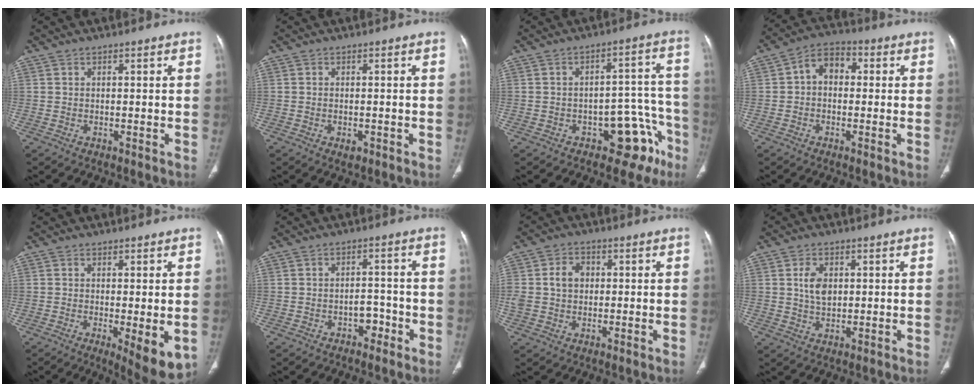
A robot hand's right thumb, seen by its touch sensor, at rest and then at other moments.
{"total": 1.5, "force": [-0.7, 0.9, 1.0], "torque": [-0.012, 0.004, -0.006]}
{"total": 11.3, "force": [-6.4, 6.5, 6.7], "torque": [-0.027, 0.071, -0.079]}
{"total": 6.6, "force": [0.4, 4.8, 4.5], "torque": [-0.053, 0.022, -0.007]}
{"total": 7.8, "force": [-1.8, 2.3, 7.2], "torque": [-0.102, -0.023, -0.023]}
{"total": 3.5, "force": [-2.0, 2.4, 1.5], "torque": [-0.003, 0.025, -0.029]}
{"total": 6.6, "force": [0.8, 5.2, 4.0], "torque": [-0.069, 0.013, 0.016]}
{"total": 4.9, "force": [1.0, 3.2, 3.5], "torque": [-0.055, -0.006, 0.020]}